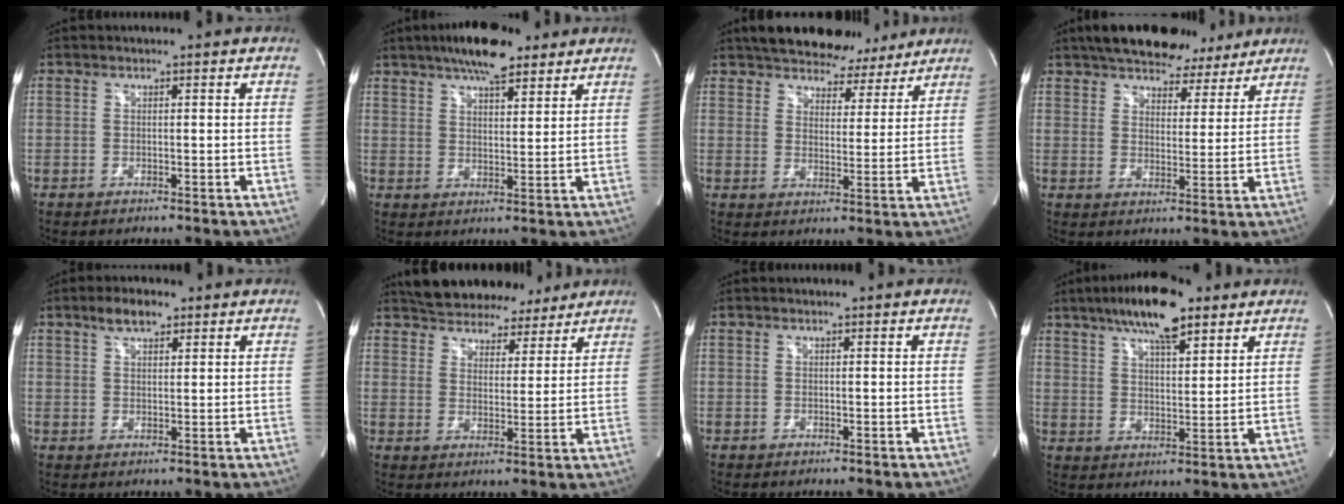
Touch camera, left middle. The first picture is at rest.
{"total": 10.1, "force": [7.4, 3.1, 6.2], "torque": [-0.100, 0.015, 0.119]}
{"total": 14.0, "force": [12.0, 5.9, 4.3], "torque": [-0.054, 0.007, 0.160]}
{"total": 15.5, "force": [12.6, 6.5, 6.1], "torque": [-0.092, 0.018, 0.176]}
{"total": 4.0, "force": [2.7, 1.7, 2.5], "torque": [-0.048, 0.011, 0.048]}
{"total": 14.1, "force": [12.3, 5.3, 4.1], "torque": [-0.065, 0.015, 0.176]}
{"total": 0.0}
{"total": 12.0, "force": [8.1, 3.1, 8.4], "torque": [-0.147, 0.012, 0.137]}